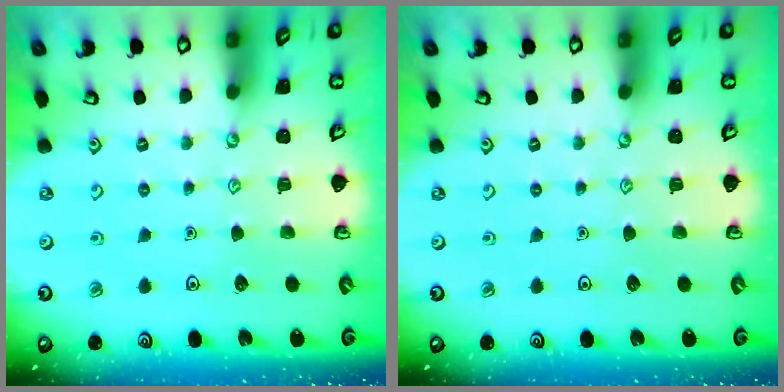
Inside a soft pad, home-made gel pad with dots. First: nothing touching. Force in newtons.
{"total": 0.0}